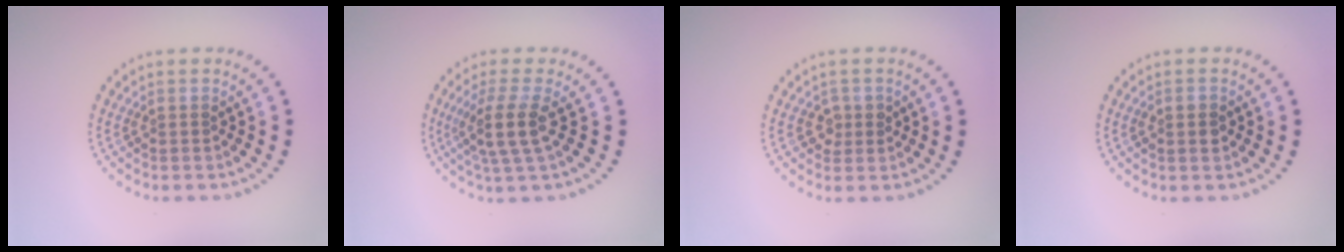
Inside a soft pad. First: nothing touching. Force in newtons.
{"total": 3.4, "press": 2.7, "slide": 2.1}
{"total": 1.5, "press": 1.4, "slide": 0.4}
{"total": 1.3, "press": 1.3, "slide": 0.1}